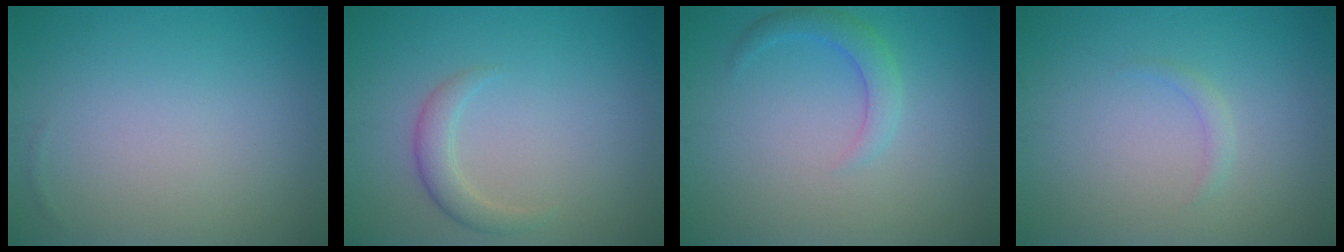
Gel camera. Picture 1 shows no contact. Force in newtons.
{"total": 2.0, "press": 2.0, "slide": 0.1}
{"total": 2.2, "press": 2.1, "slide": 0.2}
{"total": 0.8, "press": 0.8, "slide": 0.0}